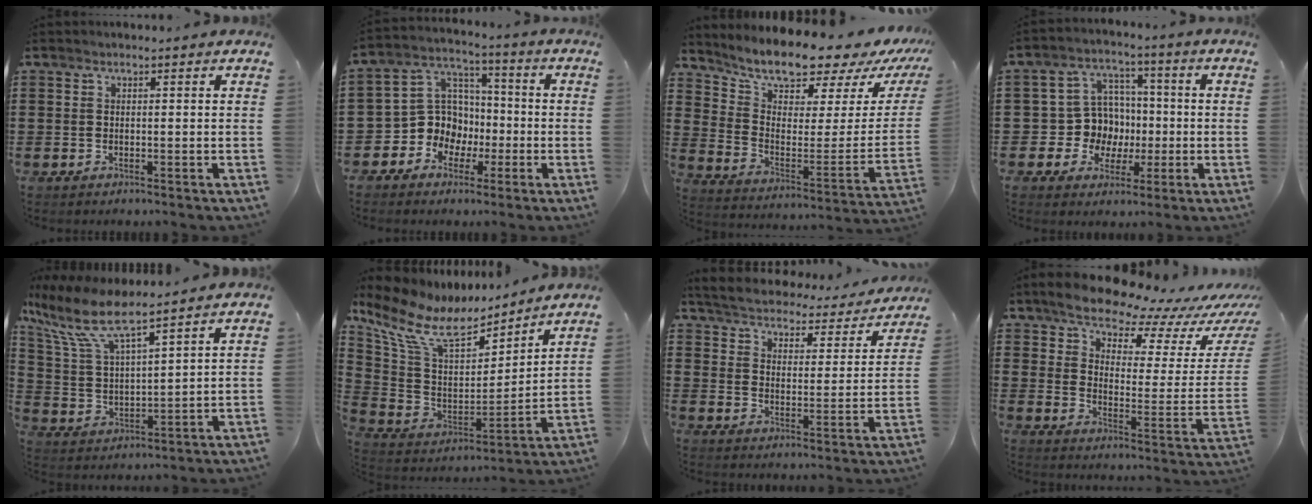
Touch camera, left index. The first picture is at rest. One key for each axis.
{"total": 8.6, "fx": -2.9, "fy": 7.8, "fz": 2.0, "tx": -0.080, "ty": 0.004, "tz": -0.057}
{"total": 9.2, "fx": 8.7, "fy": 1.6, "fz": 2.6, "tx": -0.069, "ty": -0.084, "tz": 0.140}
{"total": 8.9, "fx": 0.3, "fy": 8.5, "fz": 2.6, "tx": -0.083, "ty": 0.006, "tz": 0.015}
{"total": 9.5, "fx": 7.3, "fy": 1.7, "fz": 5.8, "tx": -0.149, "ty": -0.036, "tz": 0.123}
{"total": 10.7, "fx": 7.6, "fy": 4.6, "fz": 5.9, "tx": -0.151, "ty": -0.037, "tz": 0.133}
{"total": 3.6, "fx": 3.5, "fy": 0.2, "fz": 0.3, "tx": -0.030, "ty": -0.032, "tz": 0.052}
{"total": 9.0, "fx": 8.4, "fy": 1.6, "fz": 2.7, "tx": -0.073, "ty": -0.069, "tz": 0.142}